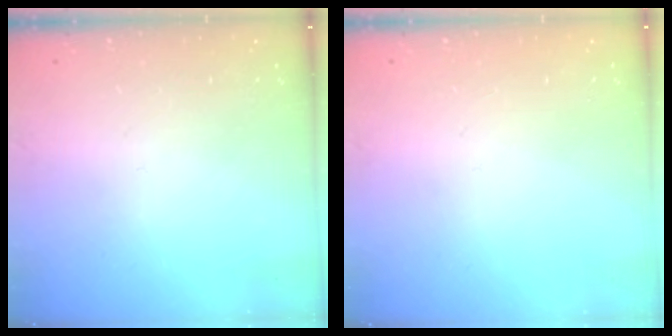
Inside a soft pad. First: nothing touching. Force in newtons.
{"total": 0.0}